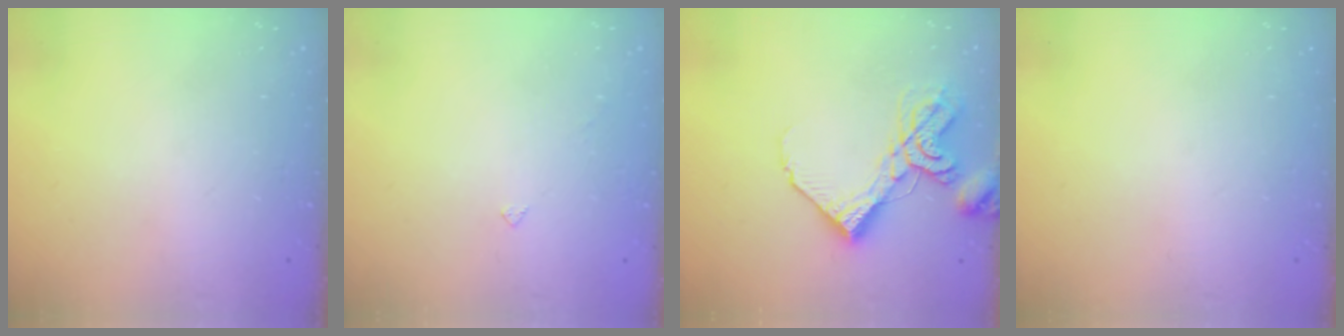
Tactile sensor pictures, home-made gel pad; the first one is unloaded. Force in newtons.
{"total": 2.3, "press": 2.3, "slide": 0.5}
{"total": 12.1, "press": 12.0, "slide": 1.3}
{"total": 0.0}